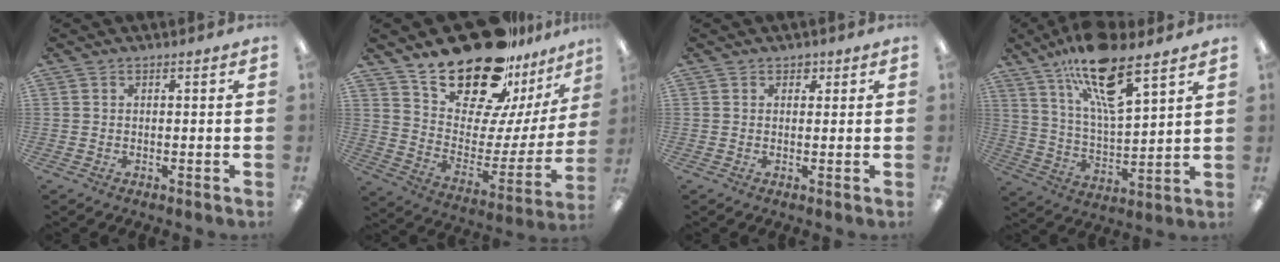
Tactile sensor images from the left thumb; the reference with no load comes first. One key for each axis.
{"total": 25.2, "fx": 19.9, "fy": 10.5, "fz": 11.4, "tx": -0.186, "ty": -0.136, "tz": 0.353}
{"total": 1.5, "fx": 0.8, "fy": 1.2, "fz": 0.4, "tx": -0.001, "ty": -0.001, "tz": 0.012}
{"total": 17.3, "fx": 11.5, "fy": 4.9, "fz": 11.9, "tx": -0.204, "ty": -0.059, "tz": 0.192}